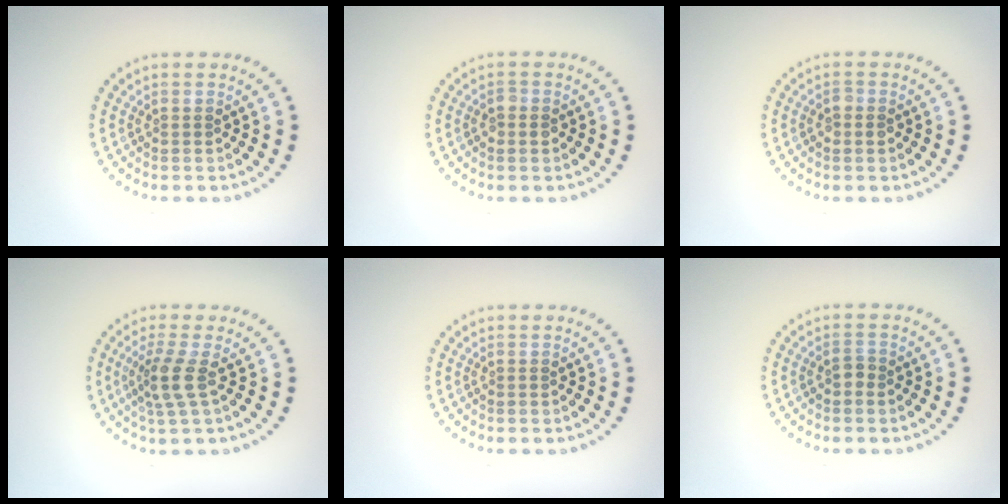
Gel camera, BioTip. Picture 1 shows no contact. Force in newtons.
{"total": 1.0, "press": 1.0, "slide": 0.1}
{"total": 1.0, "press": 1.0, "slide": 0.1}
{"total": 2.7, "press": 2.1, "slide": 1.7}
{"total": 0.0}
{"total": 0.7, "press": 0.7, "slide": 0.1}